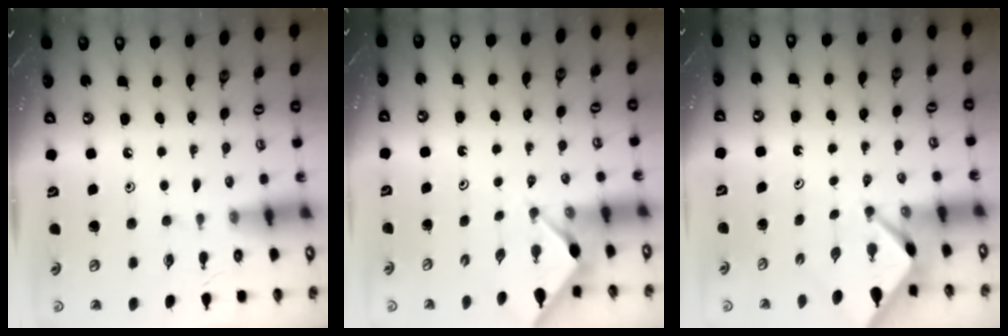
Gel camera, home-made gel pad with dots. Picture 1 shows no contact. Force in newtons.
{"total": 2.8, "press": 2.8, "slide": 0.4}
{"total": 2.5, "press": 2.5, "slide": 0.3}